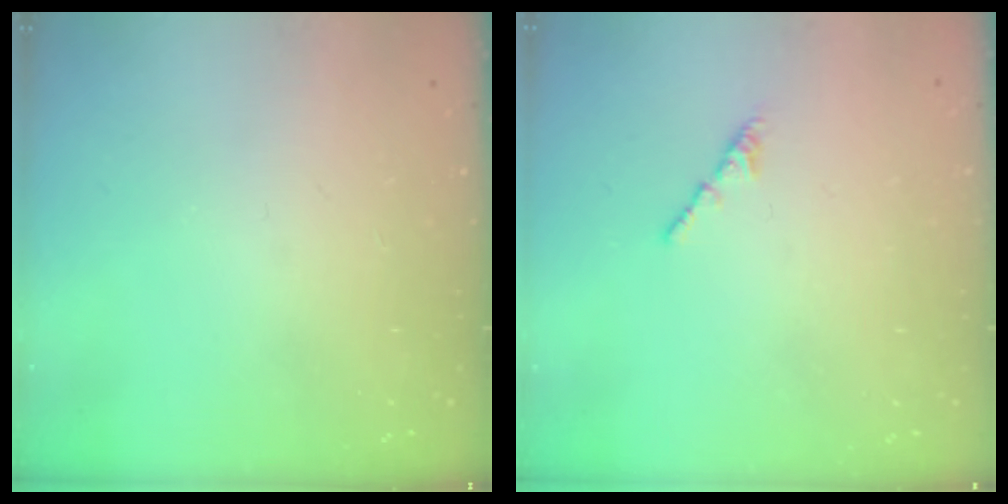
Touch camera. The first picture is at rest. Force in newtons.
{"total": 1.3, "press": 1.2, "slide": 0.4}